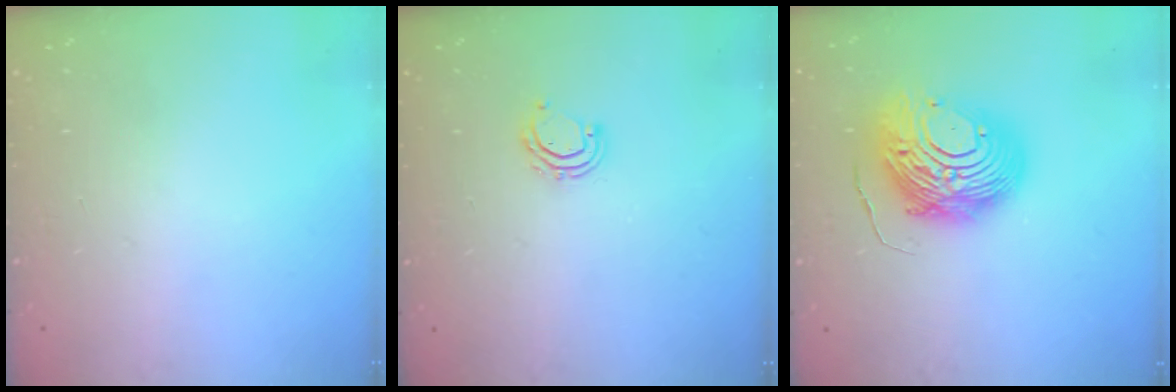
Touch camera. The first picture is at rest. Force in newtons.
{"total": 4.5, "press": 4.4, "slide": 0.4}
{"total": 13.7, "press": 13.7, "slide": 1.3}